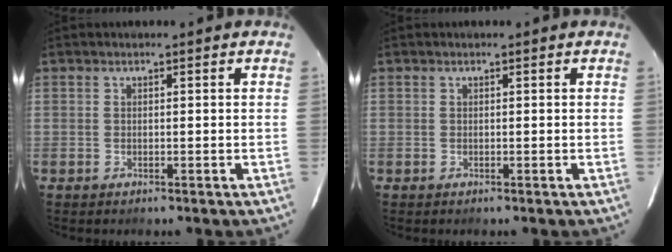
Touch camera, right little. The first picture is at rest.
{"total": 0.0}